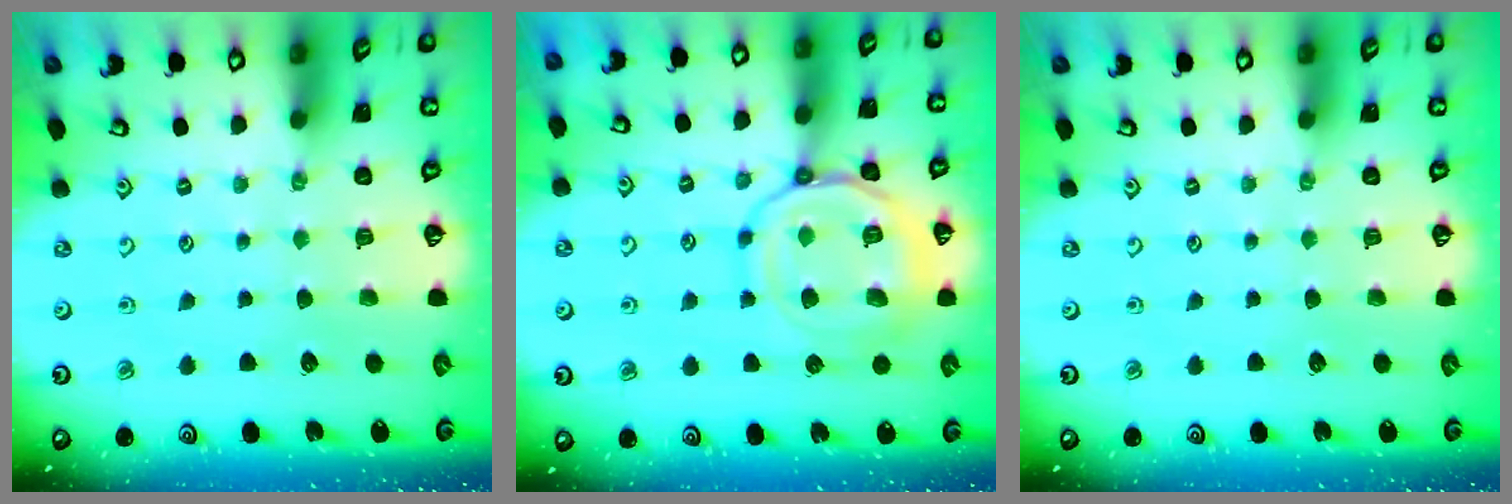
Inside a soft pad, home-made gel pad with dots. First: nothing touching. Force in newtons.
{"total": 14.4, "press": 14.4, "slide": 1.1}
{"total": 0.0}